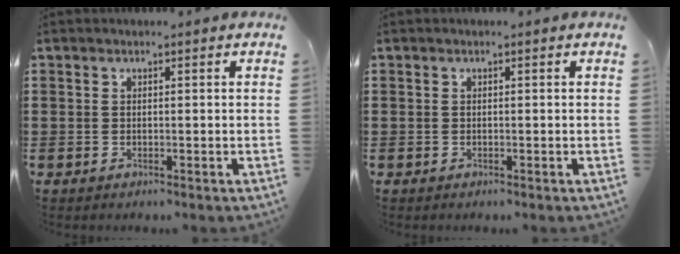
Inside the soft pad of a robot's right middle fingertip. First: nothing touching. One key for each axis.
{"total": 0.0}